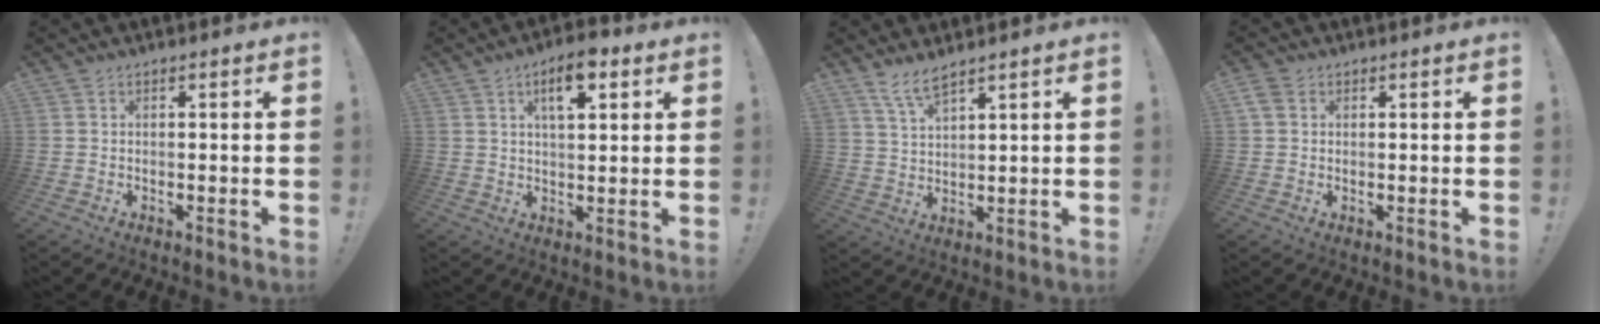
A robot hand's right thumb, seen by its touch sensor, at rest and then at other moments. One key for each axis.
{"total": 8.1, "fx": 3.8, "fy": 3.4, "fz": 6.2, "tx": -0.080, "ty": -0.013, "tz": 0.060}
{"total": 6.0, "fx": 4.9, "fy": 1.2, "fz": 3.3, "tx": -0.071, "ty": -0.022, "tz": 0.091}
{"total": 3.2, "fx": 1.4, "fy": 2.6, "fz": 1.3, "tx": -0.027, "ty": 0.004, "tz": 0.028}